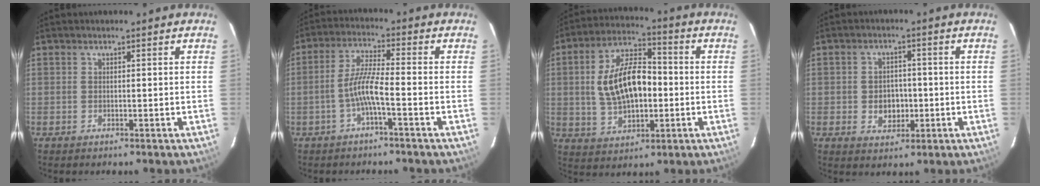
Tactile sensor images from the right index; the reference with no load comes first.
{"total": 5.7, "force": [-2.5, 0.1, 5.1], "torque": [-0.112, 0.009, -0.046]}
{"total": 14.4, "force": [-0.3, 7.7, 12.2], "torque": [-0.235, 0.019, 0.002]}
{"total": 5.2, "force": [-0.9, 4.2, 3.0], "torque": [-0.057, 0.006, -0.006]}